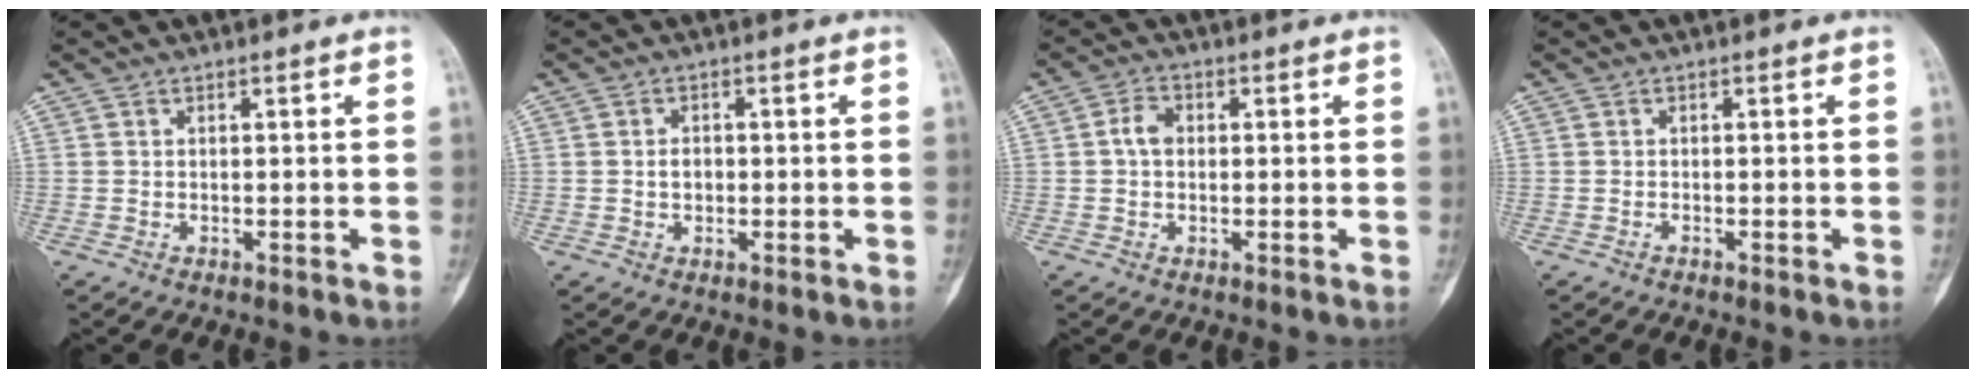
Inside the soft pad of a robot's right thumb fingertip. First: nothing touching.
{"total": 2.1, "force": [-0.2, 1.6, 1.3], "torque": [-0.014, 0.004, -0.003]}
{"total": 3.3, "force": [0.1, 2.5, 2.2], "torque": [-0.036, 0.010, -0.004]}
{"total": 0.0}